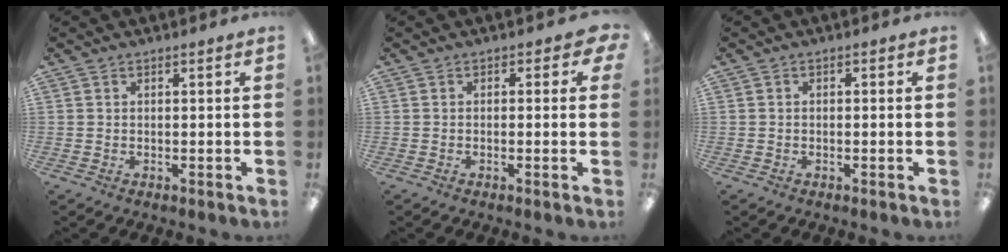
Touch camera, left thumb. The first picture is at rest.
{"total": 1.8, "force": [-0.5, 1.2, 1.3], "torque": [-0.017, 0.003, -0.011]}
{"total": 0.8, "force": [-0.7, 0.4, 0.3], "torque": [-0.006, 0.001, -0.014]}